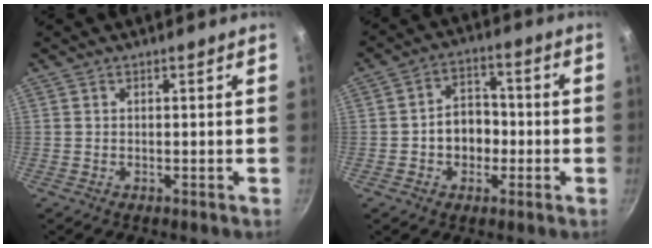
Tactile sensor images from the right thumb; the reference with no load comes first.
{"total": 7.8, "force": [-1.3, 6.1, 4.7], "torque": [-0.032, 0.020, -0.025]}